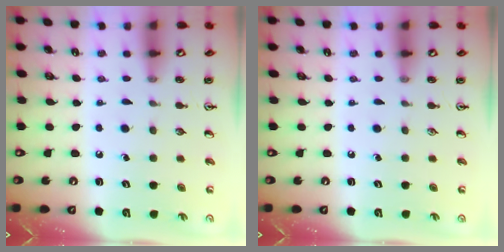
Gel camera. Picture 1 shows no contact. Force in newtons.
{"total": 0.0}